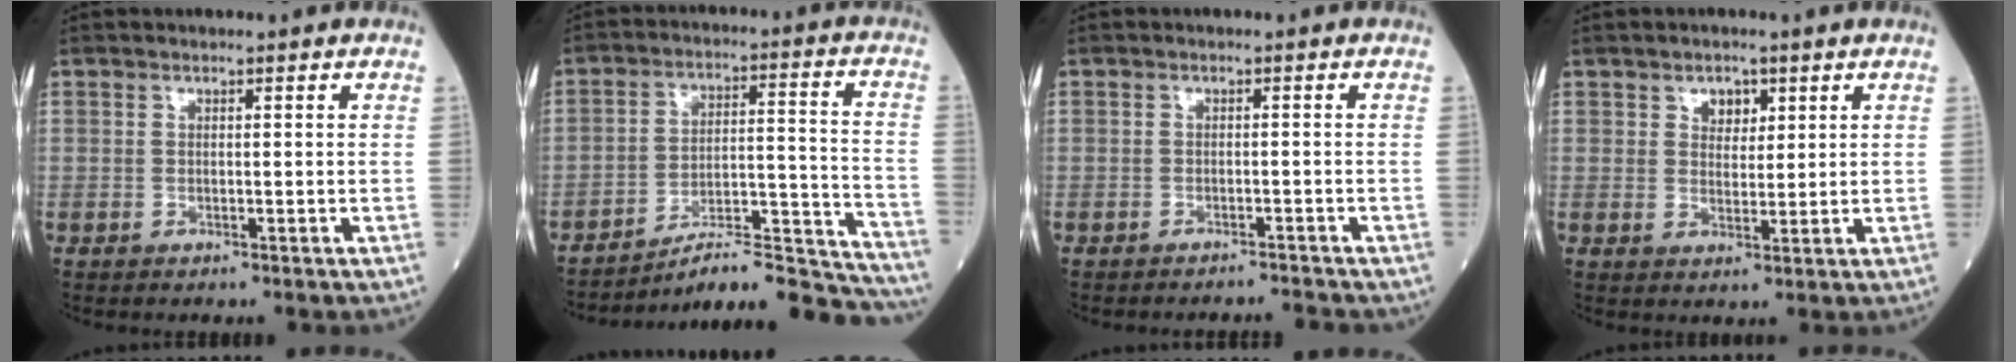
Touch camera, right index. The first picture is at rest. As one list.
[{"total": 19.4, "force": [-18.7, 0.7, 5.1], "torque": [-0.041, 0.036, -0.272]}, {"total": 2.5, "force": [-2.5, -0.1, -0.3], "torque": [0.010, -0.006, -0.033]}, {"total": 3.0, "force": [1.6, 2.0, 1.6], "torque": [-0.018, 0.002, 0.025]}]